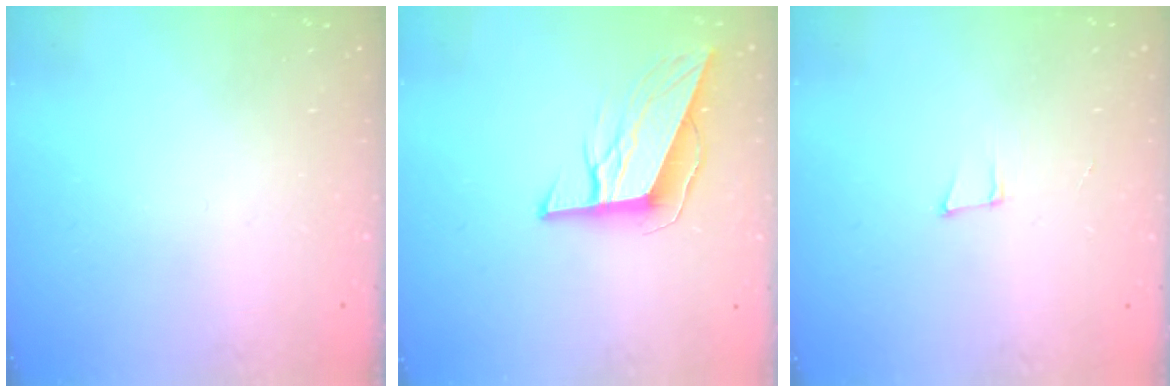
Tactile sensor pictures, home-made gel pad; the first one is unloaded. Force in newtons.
{"total": 9.9, "press": 9.5, "slide": 2.7}
{"total": 5.0, "press": 4.1, "slide": 2.9}